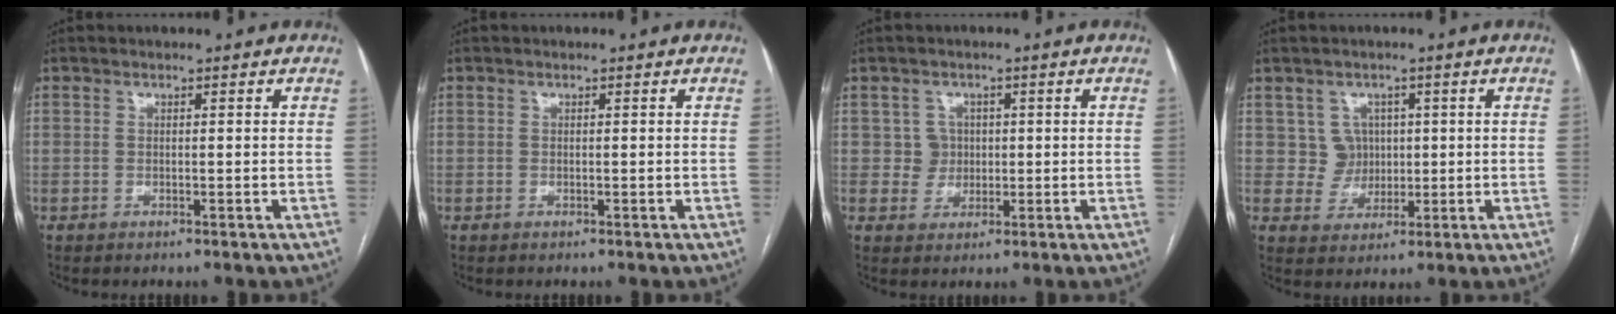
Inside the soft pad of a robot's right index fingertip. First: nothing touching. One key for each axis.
{"total": 0.0}
{"total": 3.2, "fx": 0.5, "fy": 3.2, "fz": 0.1, "tx": 0.007, "ty": 0.008, "tz": 0.009}
{"total": 4.2, "fx": 1.0, "fy": 4.1, "fz": 0.3, "tx": -0.003, "ty": 0.012, "tz": 0.022}